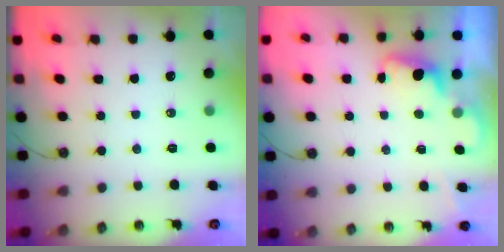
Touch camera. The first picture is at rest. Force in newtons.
{"total": 2.0, "press": 1.8, "slide": 0.9}